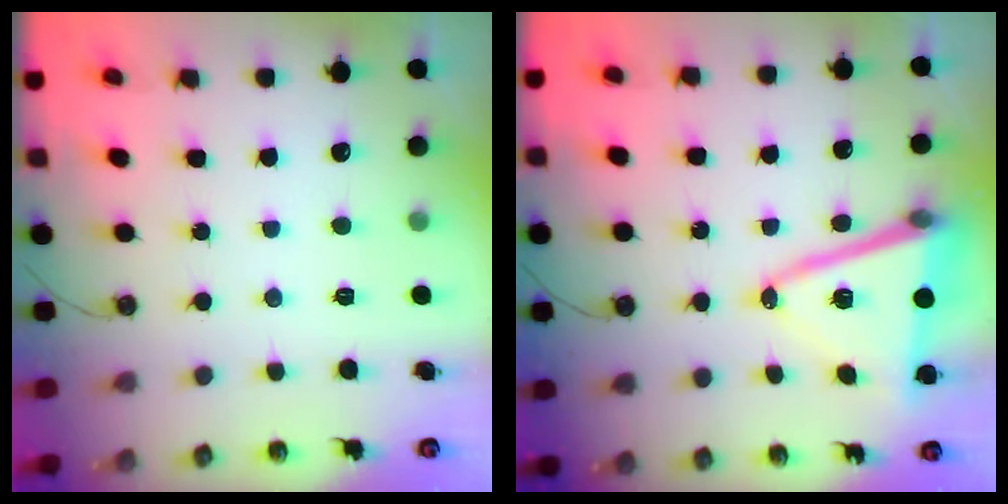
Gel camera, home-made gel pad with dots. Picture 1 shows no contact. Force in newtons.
{"total": 14.6, "press": 14.2, "slide": 3.4}